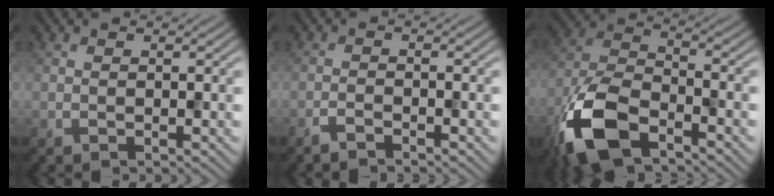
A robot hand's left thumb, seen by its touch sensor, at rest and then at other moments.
{"total": 1.6, "force": [-1.5, 0.2, 0.7], "torque": [-0.015, 0.000, -0.034]}
{"total": 11.9, "force": [-7.1, 5.3, 7.9], "torque": [-0.175, -0.018, -0.156]}